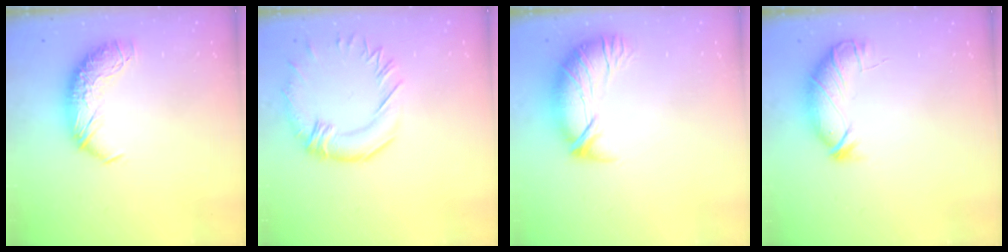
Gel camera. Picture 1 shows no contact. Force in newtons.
{"total": 2.6, "press": 2.2, "slide": 1.3}
{"total": 3.5, "press": 2.5, "slide": 2.4}
{"total": 4.0, "press": 3.9, "slide": 0.9}